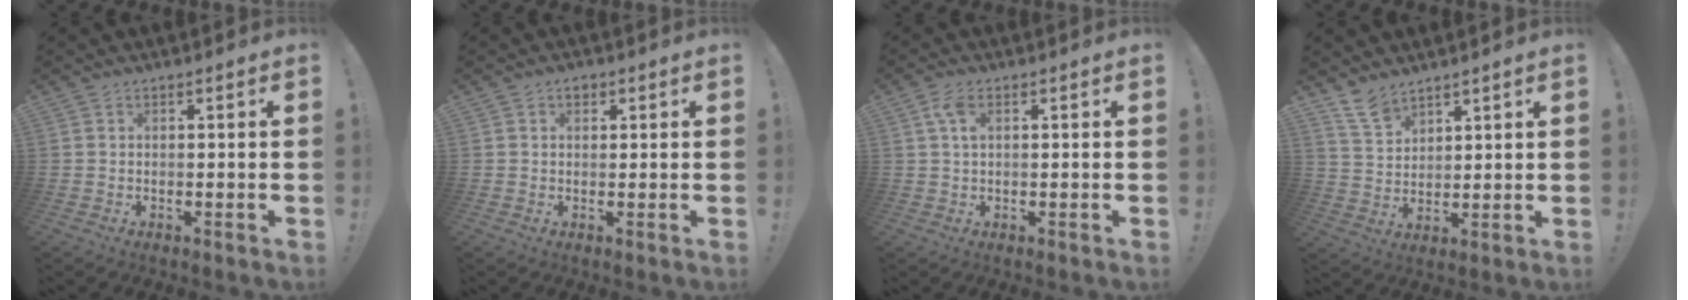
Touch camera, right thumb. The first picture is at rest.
{"total": 2.0, "force": [1.2, 1.3, 1.0], "torque": [-0.005, -0.003, 0.019]}
{"total": 4.1, "force": [1.5, 2.0, 3.3], "torque": [-0.068, 0.000, 0.024]}
{"total": 8.3, "force": [6.9, 4.0, 2.4], "torque": [-0.059, -0.041, 0.136]}